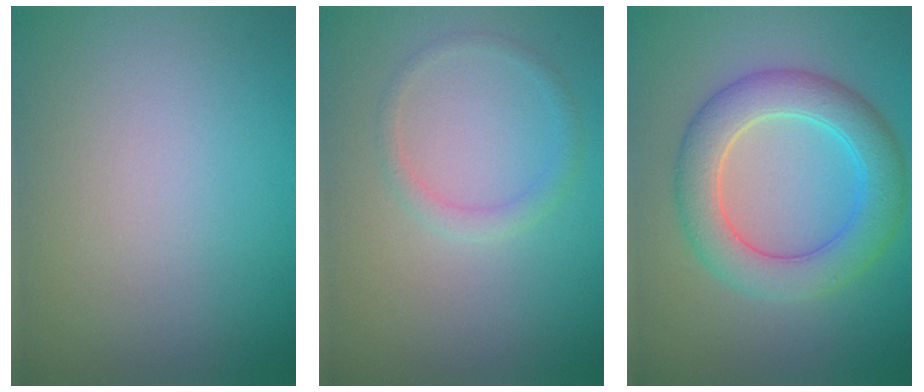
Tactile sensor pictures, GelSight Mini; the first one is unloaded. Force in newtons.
{"total": 1.4, "press": 1.4, "slide": 0.1}
{"total": 5.9, "press": 5.9, "slide": 0.4}